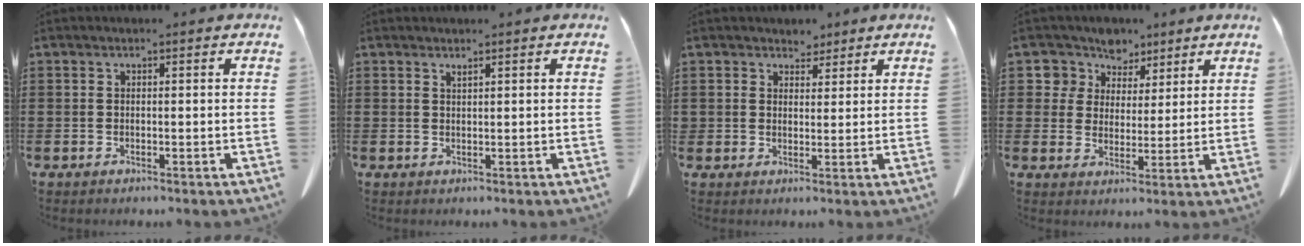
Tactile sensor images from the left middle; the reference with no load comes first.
{"total": 0.9, "force": [0.8, -0.1, 0.4], "torque": [-0.008, -0.002, 0.015]}
{"total": 3.3, "force": [2.7, 1.9, -0.1], "torque": [-0.003, 0.002, 0.050]}
{"total": 5.9, "force": [4.3, 4.1, -0.1], "torque": [-0.038, -0.015, 0.077]}